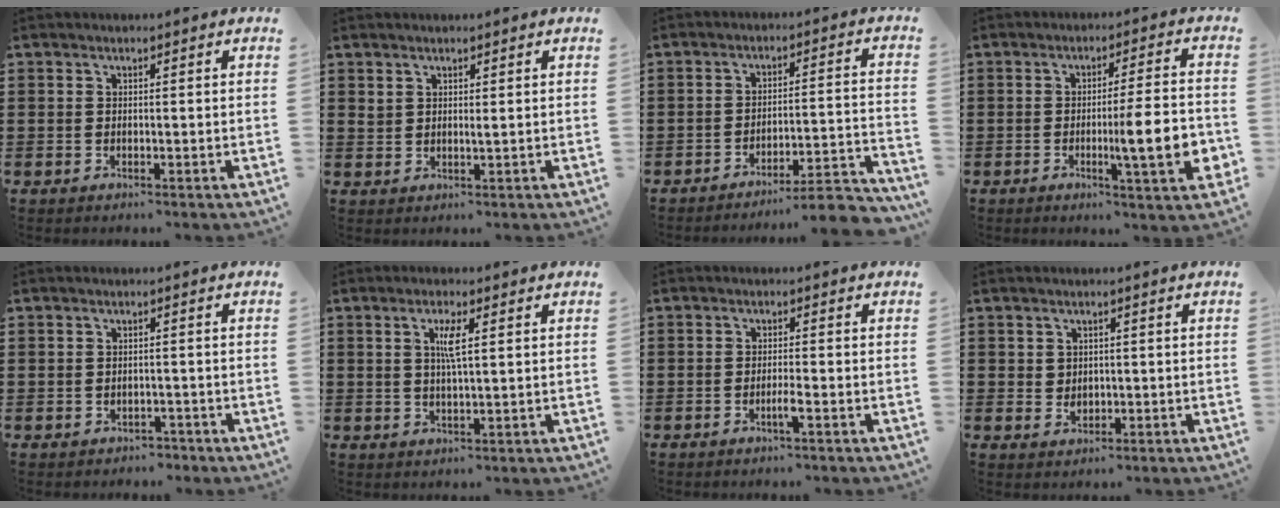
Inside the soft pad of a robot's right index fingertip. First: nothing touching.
{"total": 1.3, "force": [1.0, 0.4, 0.6], "torque": [-0.014, 0.003, 0.019]}
{"total": 5.5, "force": [-5.0, -0.2, 2.4], "torque": [-0.037, -0.014, -0.099]}
{"total": 10.4, "force": [-2.2, 1.2, 10.1], "torque": [-0.150, -0.011, -0.037]}
{"total": 1.2, "force": [-1.0, 0.6, -0.1], "torque": [-0.003, 0.003, -0.023]}
{"total": 3.4, "force": [1.1, 0.4, 3.2], "torque": [-0.066, 0.005, 0.015]}
{"total": 2.1, "force": [-1.2, -0.1, 1.8], "torque": [-0.030, -0.001, -0.022]}
{"total": 1.5, "force": [0.6, 1.3, 0.4], "torque": [-0.011, 0.008, 0.010]}